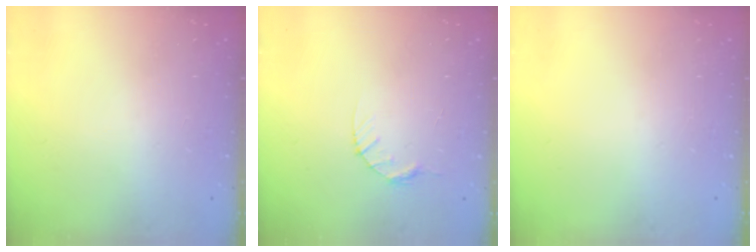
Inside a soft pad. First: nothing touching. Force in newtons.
{"total": 3.9, "press": 3.8, "slide": 0.5}
{"total": 0.0}